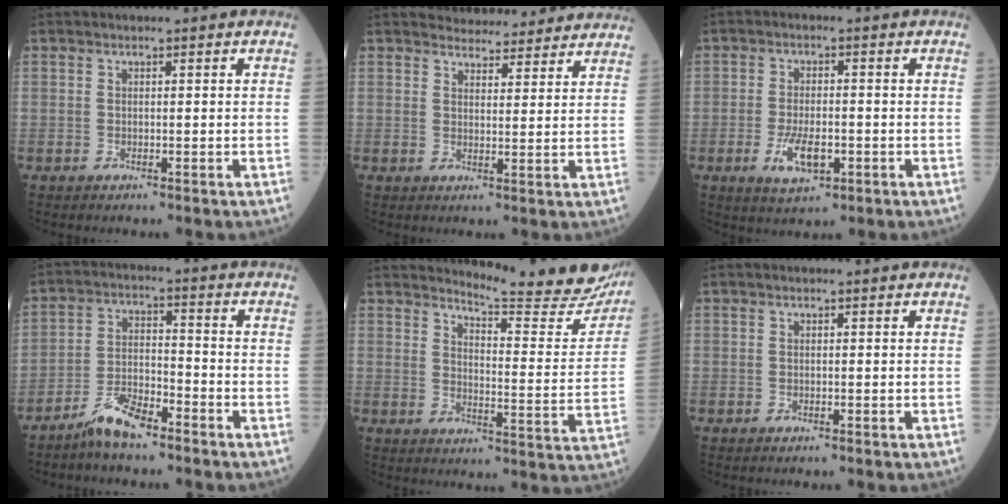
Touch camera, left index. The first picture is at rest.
{"total": 9.7, "force": [9.3, 2.1, 1.5], "torque": [-0.006, 0.007, 0.103]}
{"total": 5.7, "force": [-2.0, 2.3, 4.8], "torque": [-0.096, -0.006, -0.029]}
{"total": 6.2, "force": [-5.1, 1.4, 3.3], "torque": [-0.069, -0.007, -0.102]}
{"total": 17.3, "force": [16.7, 0.6, 4.4], "torque": [-0.055, -0.107, 0.187]}
{"total": 0.0}